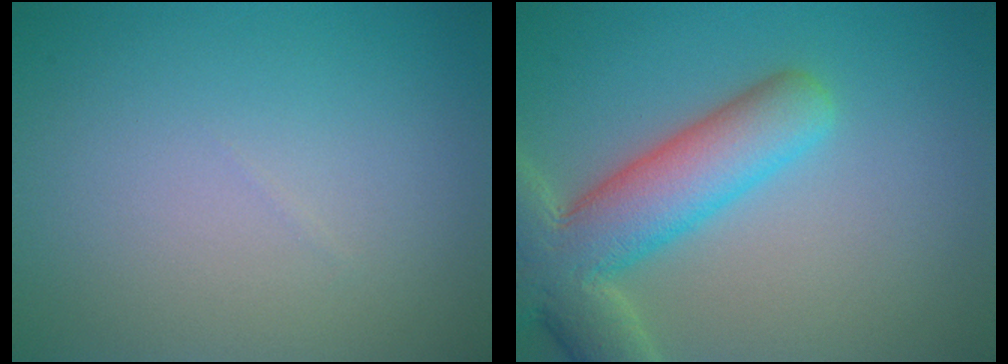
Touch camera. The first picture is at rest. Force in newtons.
{"total": 8.2, "press": 8.2, "slide": 0.7}